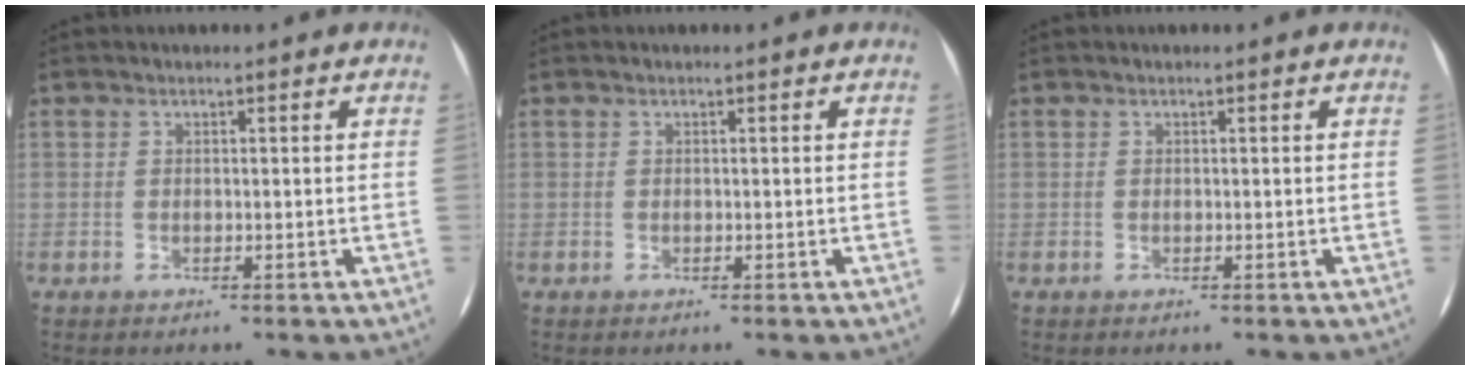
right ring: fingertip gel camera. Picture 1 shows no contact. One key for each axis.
{"total": 0.0}
{"total": 0.0}